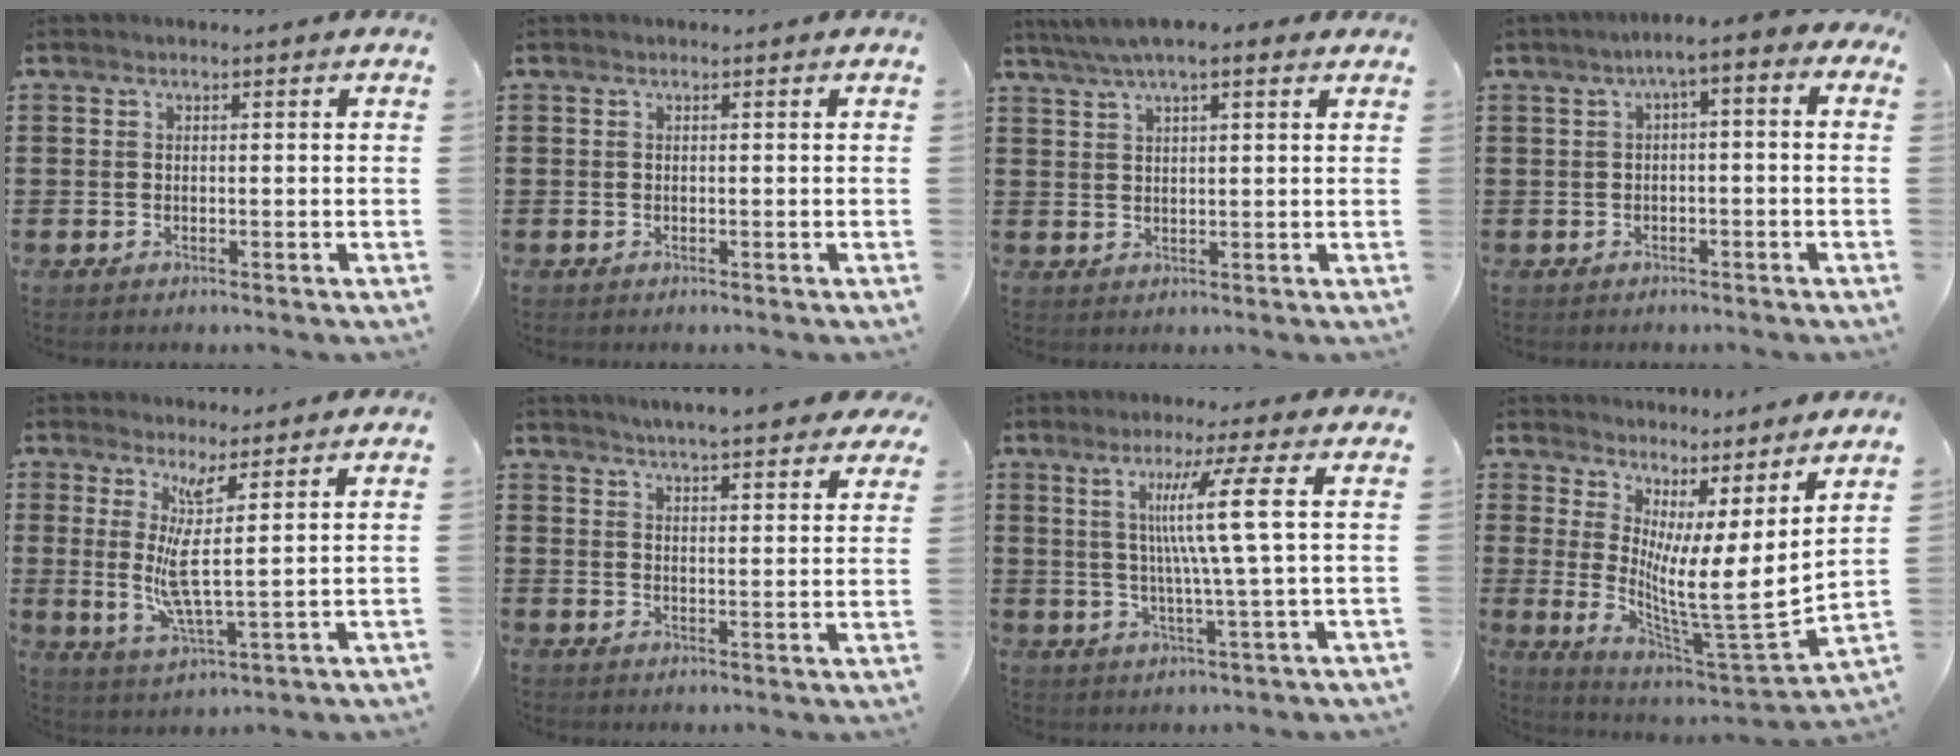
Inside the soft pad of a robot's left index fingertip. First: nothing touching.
{"total": 0.0}
{"total": 4.9, "force": [3.5, 1.0, 3.3], "torque": [-0.070, 0.001, 0.061]}
{"total": 2.8, "force": [-1.4, 0.6, 2.4], "torque": [-0.047, 0.004, -0.035]}
{"total": 7.2, "force": [3.0, 0.5, 6.5], "torque": [-0.126, -0.026, 0.053]}
{"total": 4.6, "force": [4.5, 0.1, 0.9], "torque": [-0.035, -0.016, 0.081]}
{"total": 10.1, "force": [2.4, -0.8, 9.7], "torque": [-0.189, 0.005, 0.030]}
{"total": 8.3, "force": [2.6, 0.7, 7.9], "torque": [-0.135, -0.060, 0.045]}